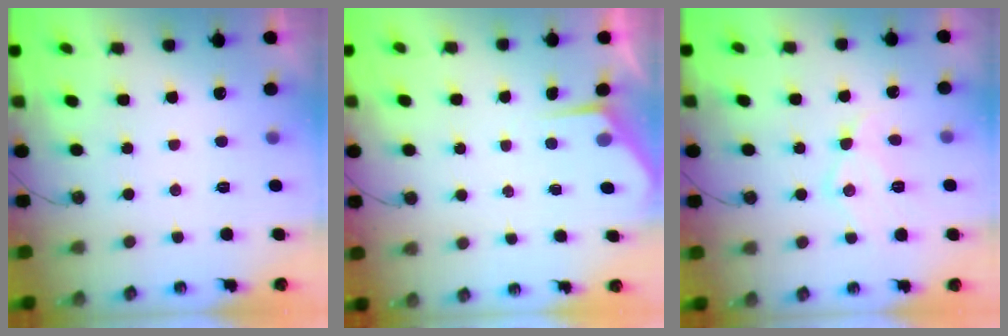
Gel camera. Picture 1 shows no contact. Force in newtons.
{"total": 2.9, "press": 2.8, "slide": 0.5}
{"total": 11.6, "press": 11.6, "slide": 0.6}